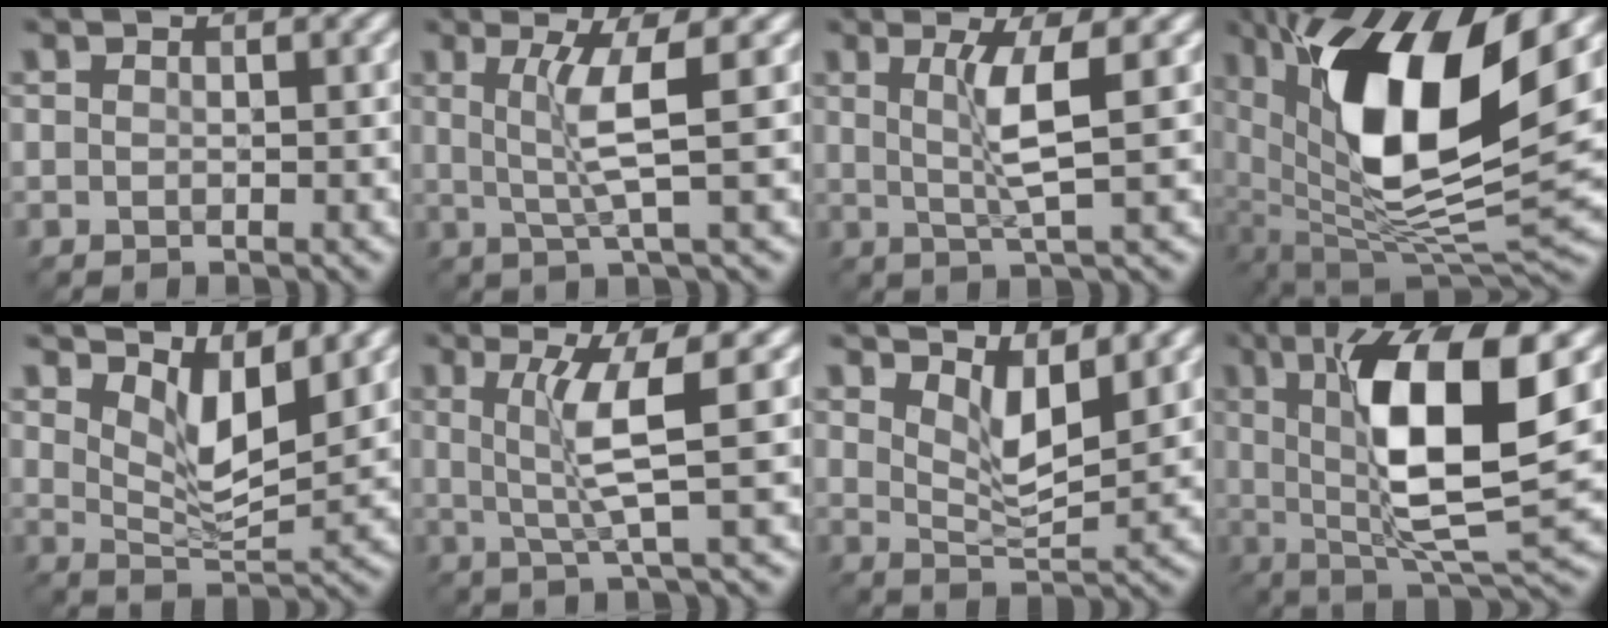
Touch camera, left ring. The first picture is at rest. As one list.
[{"total": 3.7, "force": [1.0, 0.2, 3.6], "torque": [-0.073, 0.002, 0.022]}, {"total": 3.5, "force": [1.0, 0.2, 3.4], "torque": [-0.067, 0.000, 0.021]}, {"total": 13.4, "force": [4.5, 4.6, 11.8], "torque": [-0.221, -0.009, 0.085]}, {"total": 4.3, "force": [2.7, 1.3, 3.1], "torque": [-0.064, -0.013, 0.050]}, {"total": 4.3, "force": [1.1, 0.3, 4.2], "torque": [-0.081, 0.003, 0.026]}, {"total": 3.5, "force": [2.3, 0.9, 2.5], "torque": [-0.053, -0.011, 0.043]}, {"total": 11.0, "force": [2.2, 2.5, 10.4], "torque": [-0.170, -0.001, 0.046]}]